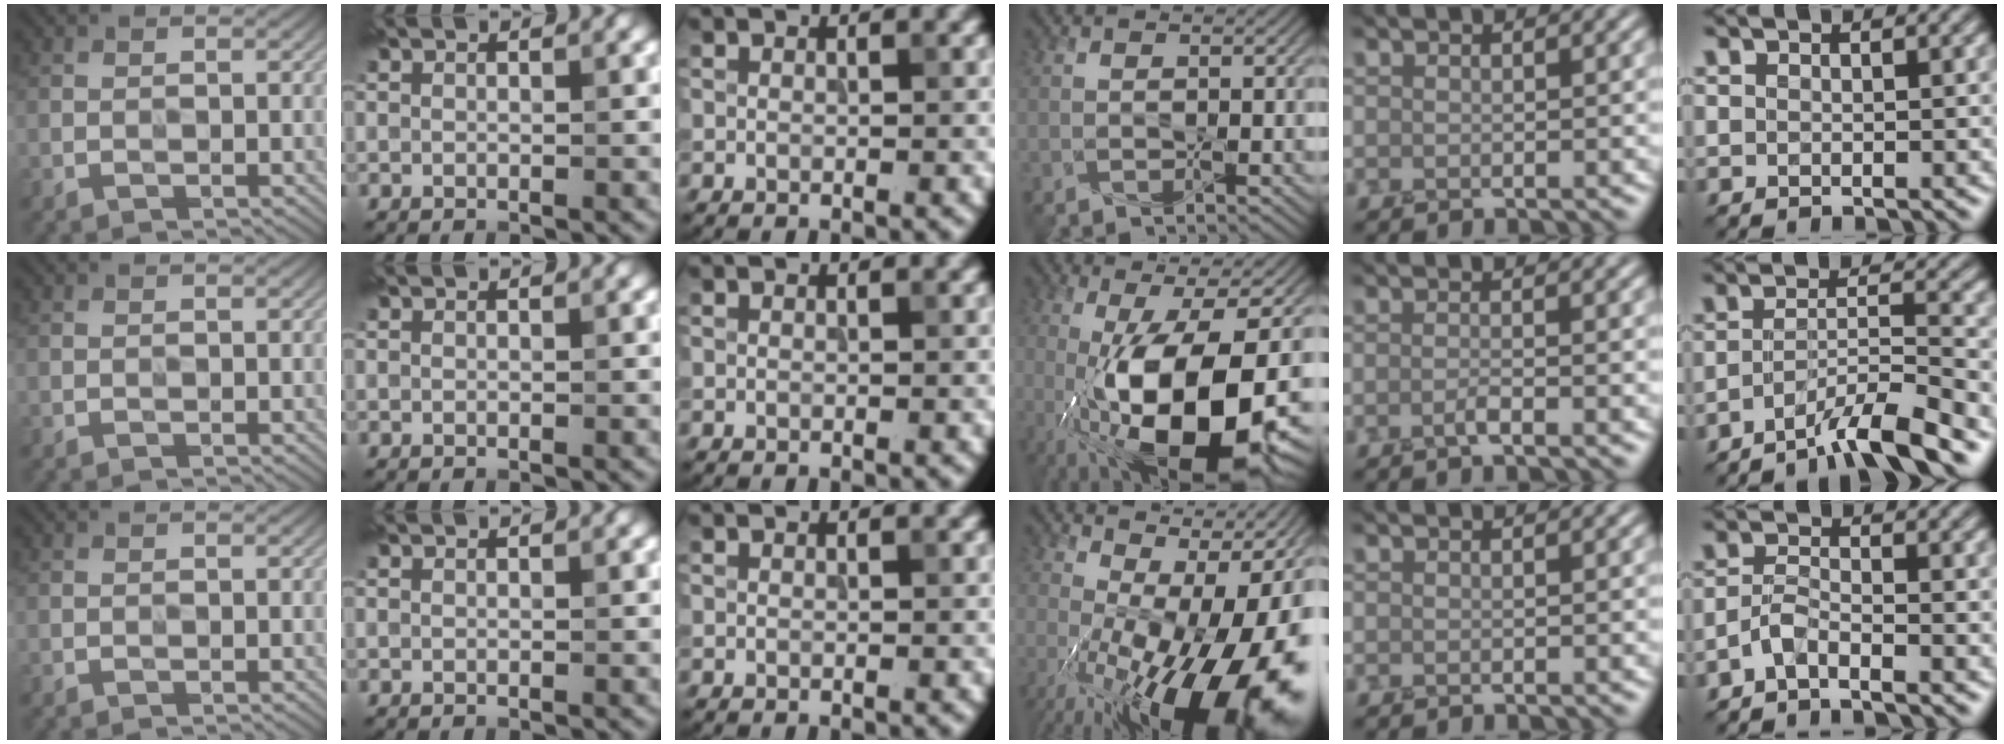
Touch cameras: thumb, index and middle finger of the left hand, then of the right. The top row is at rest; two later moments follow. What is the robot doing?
{"motion": "press", "object": "grip strengthener"}